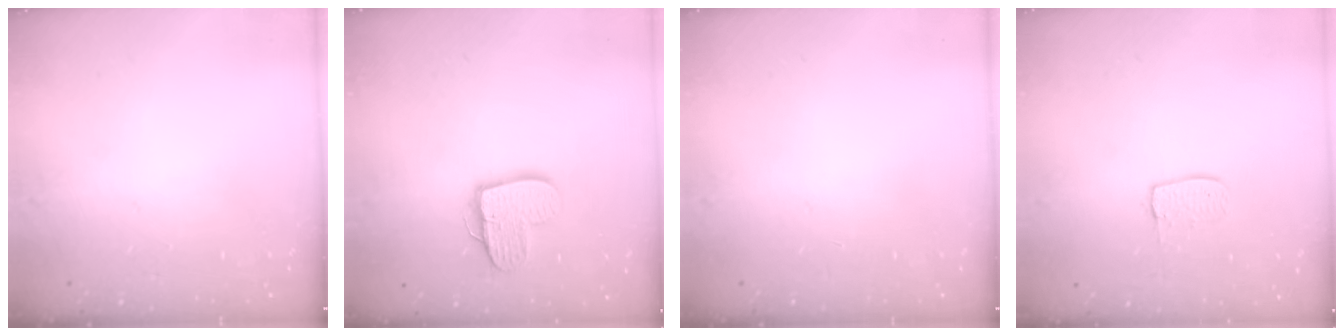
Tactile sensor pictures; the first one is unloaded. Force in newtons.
{"total": 11.9, "press": 11.8, "slide": 1.1}
{"total": 0.0}
{"total": 6.6, "press": 6.5, "slide": 0.4}